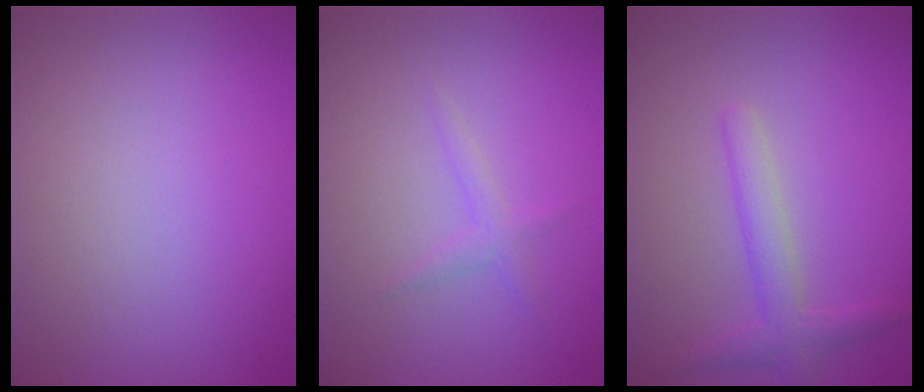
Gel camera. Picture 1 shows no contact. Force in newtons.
{"total": 1.2, "press": 1.2, "slide": 0.1}
{"total": 2.5, "press": 2.5, "slide": 0.1}